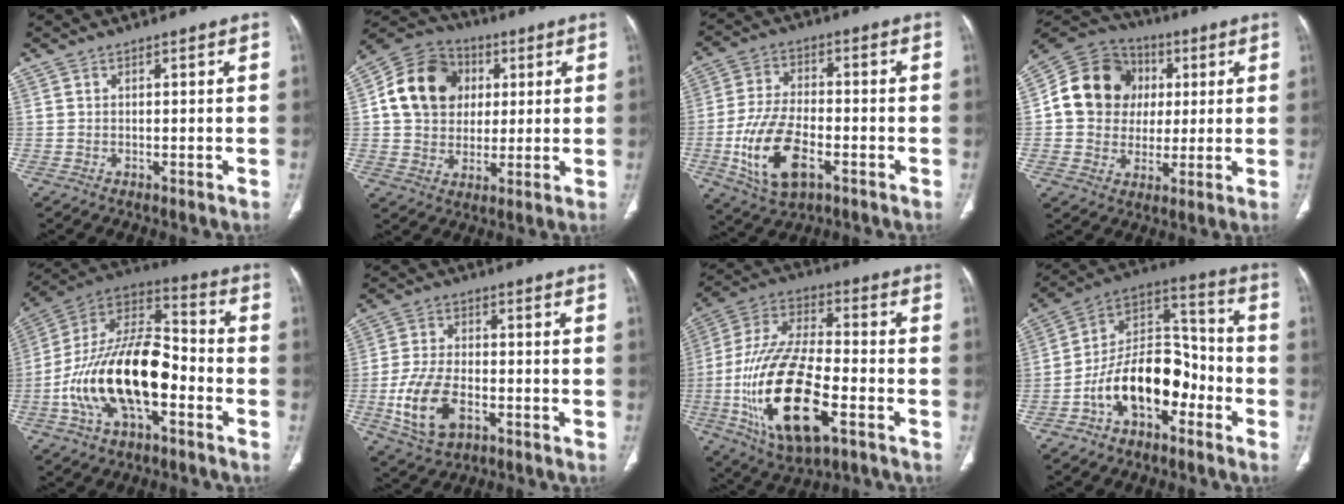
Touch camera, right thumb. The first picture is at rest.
{"total": 15.1, "force": [3.1, 12.4, 7.9], "torque": [-0.122, 0.010, 0.049]}
{"total": 14.2, "force": [-4.9, 7.3, 11.1], "torque": [-0.217, 0.012, -0.083]}
{"total": 15.2, "force": [2.2, 13.6, 6.5], "torque": [-0.089, 0.017, 0.035]}
{"total": 22.1, "force": [-6.3, 11.1, 18.0], "torque": [-0.319, 0.059, -0.111]}
{"total": 11.5, "force": [-4.0, 6.7, 8.5], "torque": [-0.171, 0.012, -0.067]}
{"total": 23.5, "force": [-7.5, 10.0, 19.9], "torque": [-0.404, 0.017, -0.126]}
{"total": 17.2, "force": [-6.8, 10.3, 12.0], "torque": [-0.169, 0.082, -0.122]}